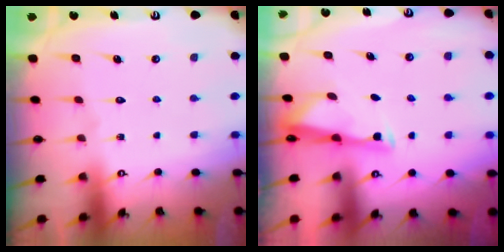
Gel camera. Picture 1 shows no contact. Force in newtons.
{"total": 3.1, "press": 3.1, "slide": 0.3}